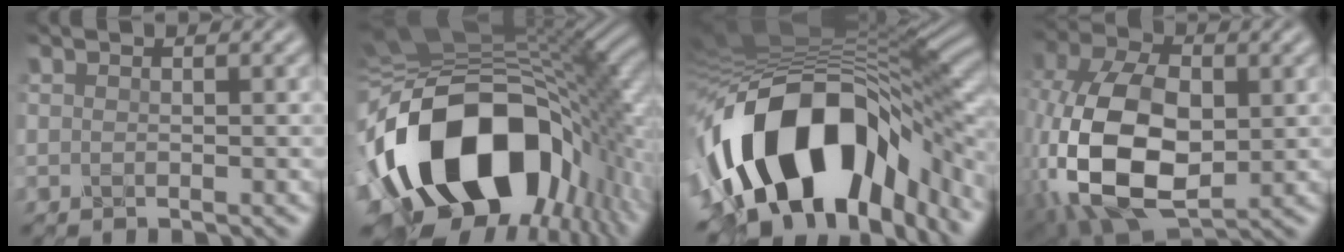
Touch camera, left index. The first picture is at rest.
{"total": 18.7, "force": [-6.3, 11.6, 13.3], "torque": [-0.248, -0.009, -0.107]}
{"total": 17.0, "force": [-5.7, 8.9, 13.3], "torque": [-0.244, -0.010, -0.091]}
{"total": 13.8, "force": [-2.2, 8.5, 10.6], "torque": [-0.252, -0.013, -0.045]}